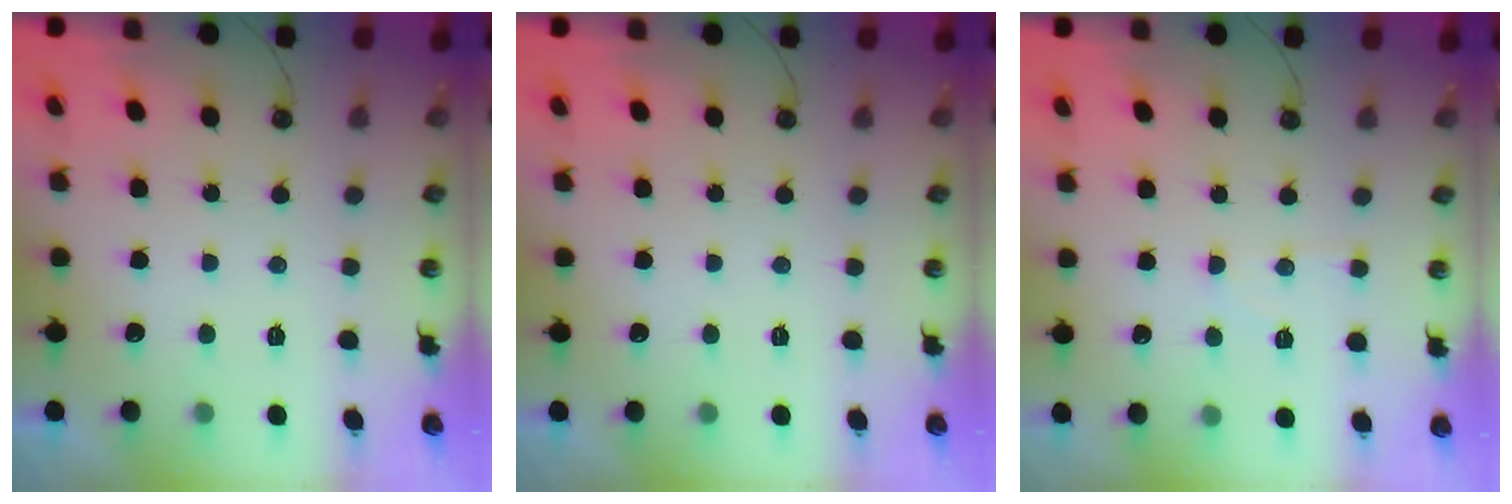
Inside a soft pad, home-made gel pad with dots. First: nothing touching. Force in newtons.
{"total": 0.0}
{"total": 6.6, "press": 6.5, "slide": 0.6}